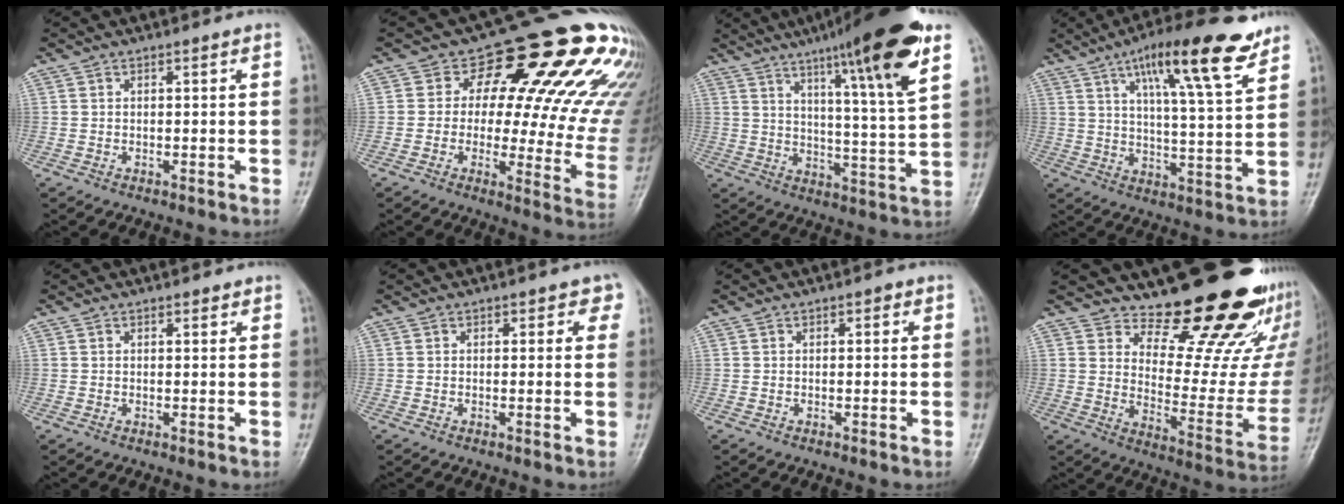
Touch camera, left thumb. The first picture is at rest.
{"total": 22.8, "force": [10.7, 10.8, 17.0], "torque": [-0.172, -0.025, 0.121]}
{"total": 19.1, "force": [10.7, 1.6, 15.7], "torque": [-0.222, -0.047, 0.157]}
{"total": 17.1, "force": [10.3, 3.6, 13.2], "torque": [-0.187, -0.042, 0.163]}
{"total": 1.0, "force": [0.8, 0.6, 0.4], "torque": [0.002, -0.004, 0.006]}
{"total": 2.3, "force": [1.1, 1.6, 1.2], "torque": [0.021, 0.000, 0.004]}
{"total": 0.8, "force": [0.2, 0.5, 0.5], "torque": [0.003, 0.002, -0.002]}
{"total": 21.7, "force": [17.5, 7.2, 10.5], "torque": [-0.089, -0.160, 0.232]}